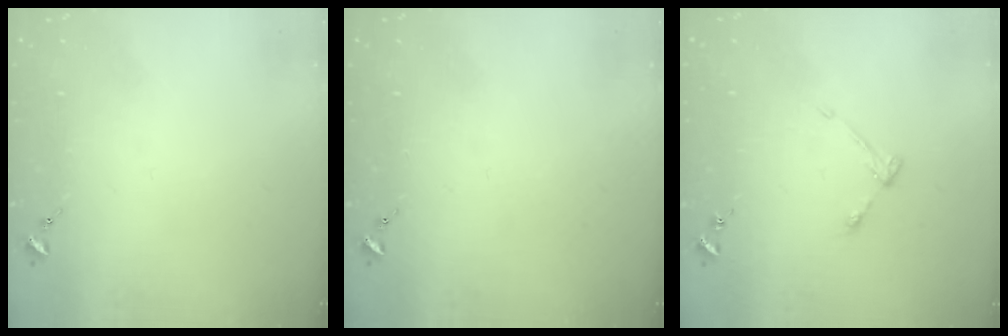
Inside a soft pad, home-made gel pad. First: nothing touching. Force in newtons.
{"total": 0.0}
{"total": 3.9, "press": 3.9, "slide": 0.6}